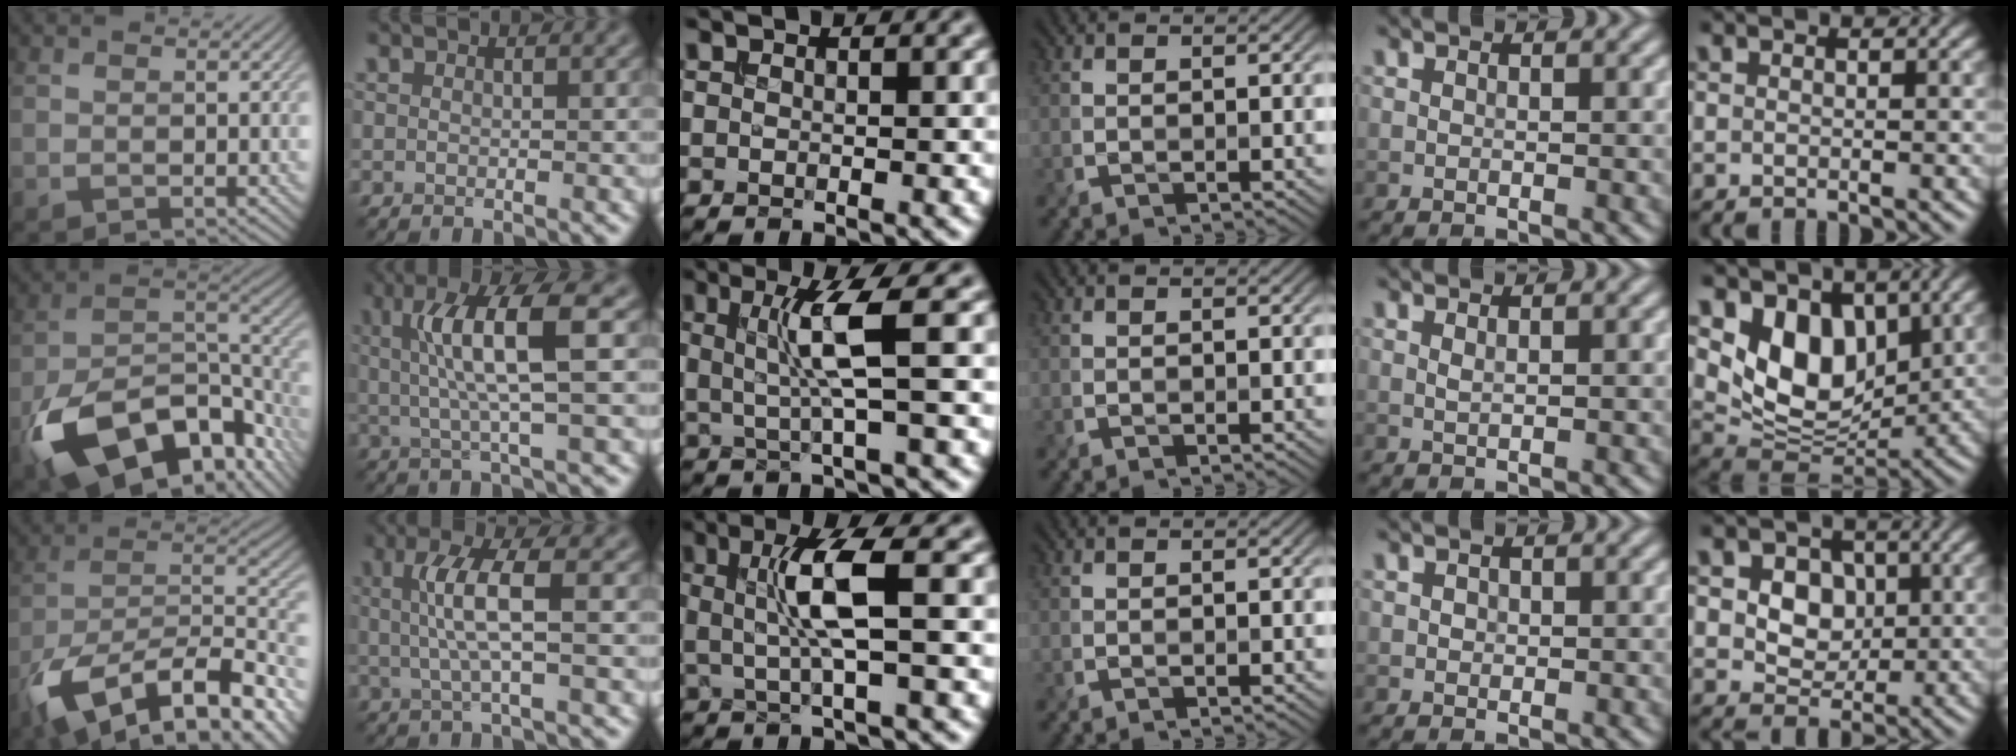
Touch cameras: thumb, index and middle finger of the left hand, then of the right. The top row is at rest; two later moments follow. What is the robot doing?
{"motion": "insert", "object": "drawer"}